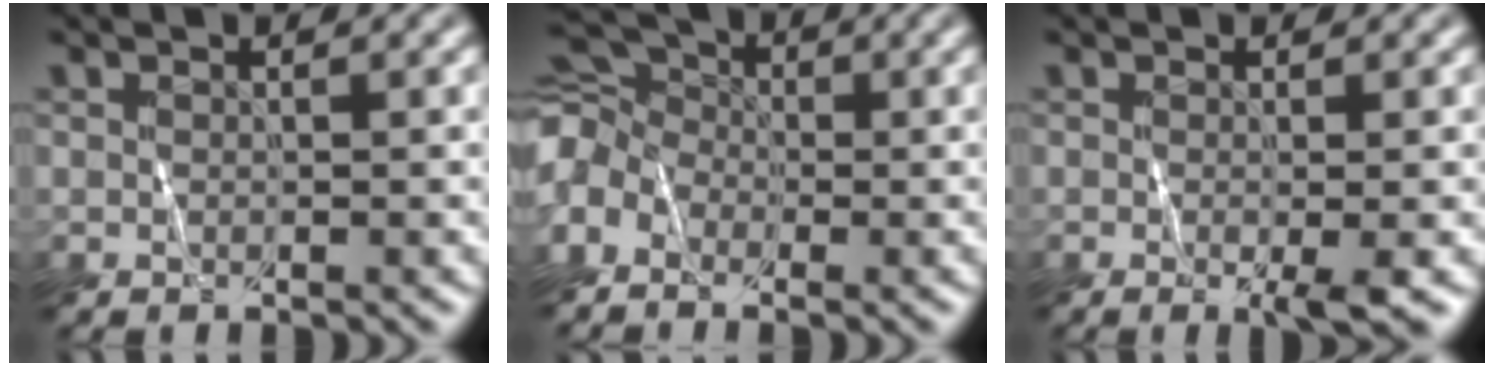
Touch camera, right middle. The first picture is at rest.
{"total": 7.2, "force": [-2.0, 5.0, 4.8], "torque": [-0.118, 0.016, -0.050]}
{"total": 2.2, "force": [-0.3, 0.2, 2.2], "torque": [-0.037, -0.009, -0.005]}